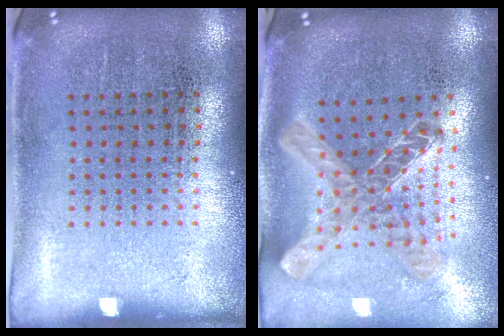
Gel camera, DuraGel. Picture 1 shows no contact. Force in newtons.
{"total": 1.5, "press": 1.3, "slide": 0.6}